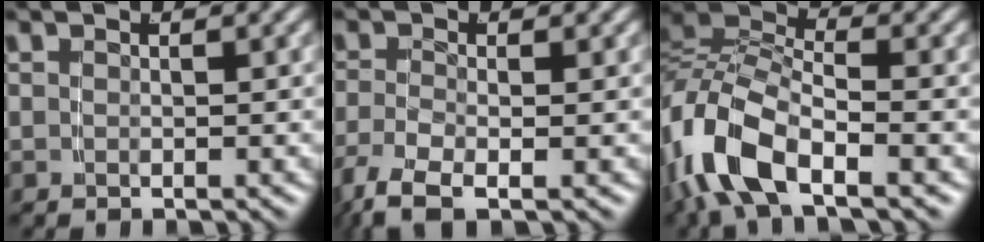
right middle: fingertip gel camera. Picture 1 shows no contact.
{"total": 3.9, "force": [-2.2, 1.6, 2.9], "torque": [-0.076, -0.026, -0.021]}
{"total": 7.9, "force": [-1.7, 4.8, 6.0], "torque": [-0.148, -0.018, -0.028]}